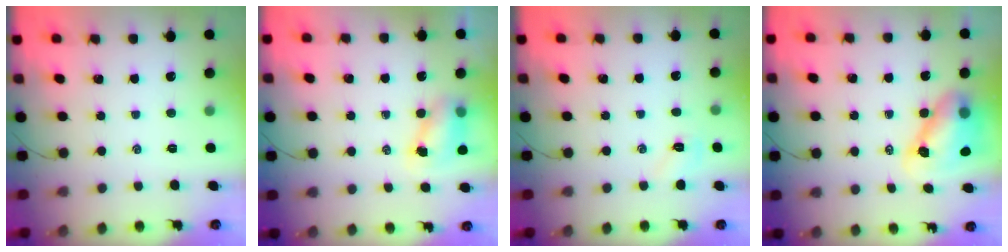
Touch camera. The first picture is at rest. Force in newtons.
{"total": 6.7, "press": 6.6, "slide": 1.1}
{"total": 4.8, "press": 4.6, "slide": 1.1}
{"total": 8.6, "press": 8.4, "slide": 1.9}